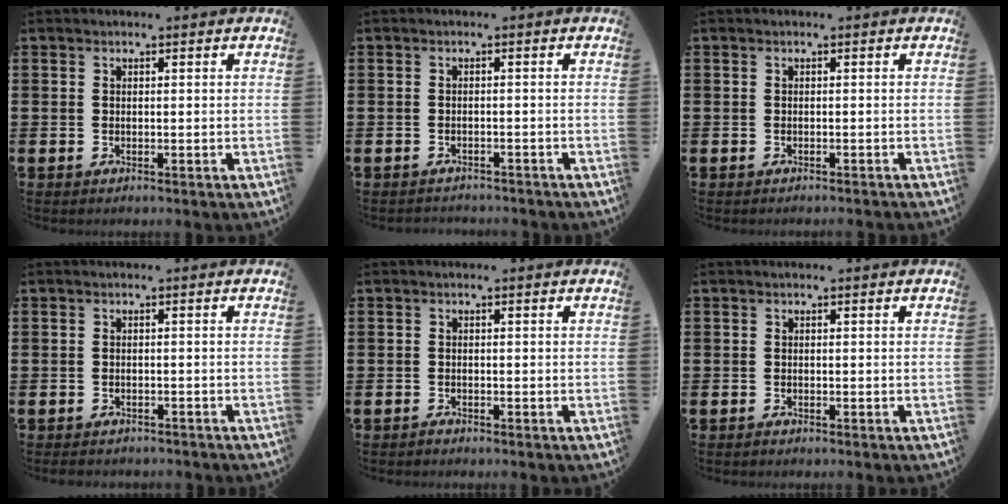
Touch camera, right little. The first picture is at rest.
{"total": 0.9, "force": [-0.9, 0.0, -0.1], "torque": [-0.001, 0.002, -0.019]}
{"total": 0.0}
{"total": 0.8, "force": [-0.8, 0.1, 0.0], "torque": [-0.003, 0.000, -0.018]}
{"total": 0.0}
{"total": 0.0}